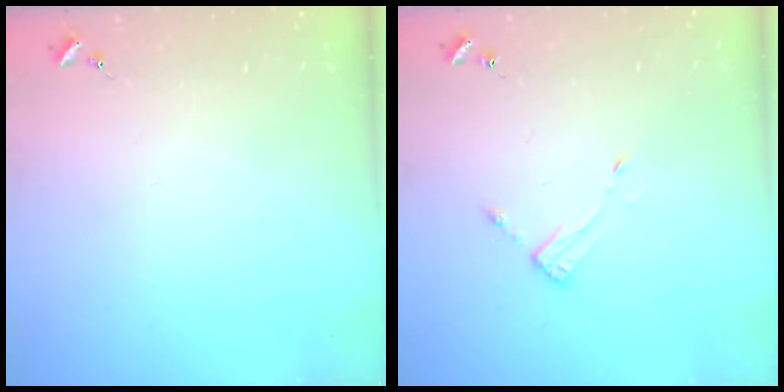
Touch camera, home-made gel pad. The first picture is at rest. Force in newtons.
{"total": 3.5, "press": 3.5, "slide": 0.1}